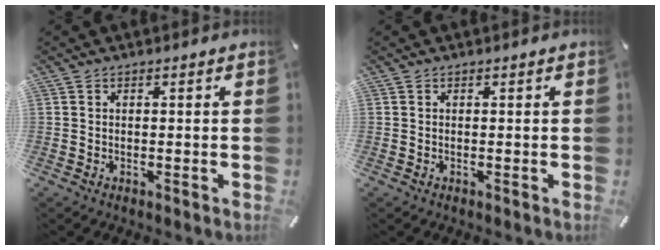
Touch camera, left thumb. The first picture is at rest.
{"total": 0.0}